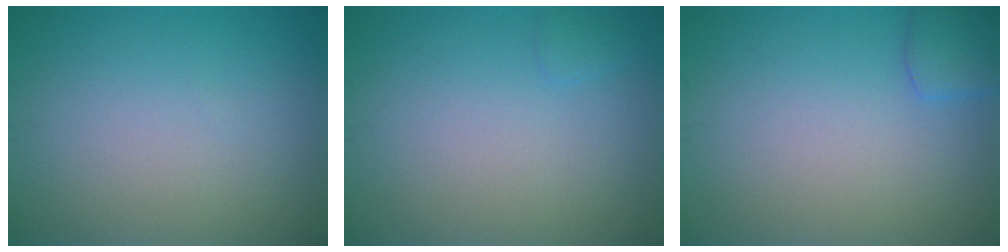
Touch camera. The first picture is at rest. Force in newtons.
{"total": 0.6, "press": 0.6, "slide": 0.1}
{"total": 2.0, "press": 2.0, "slide": 0.1}